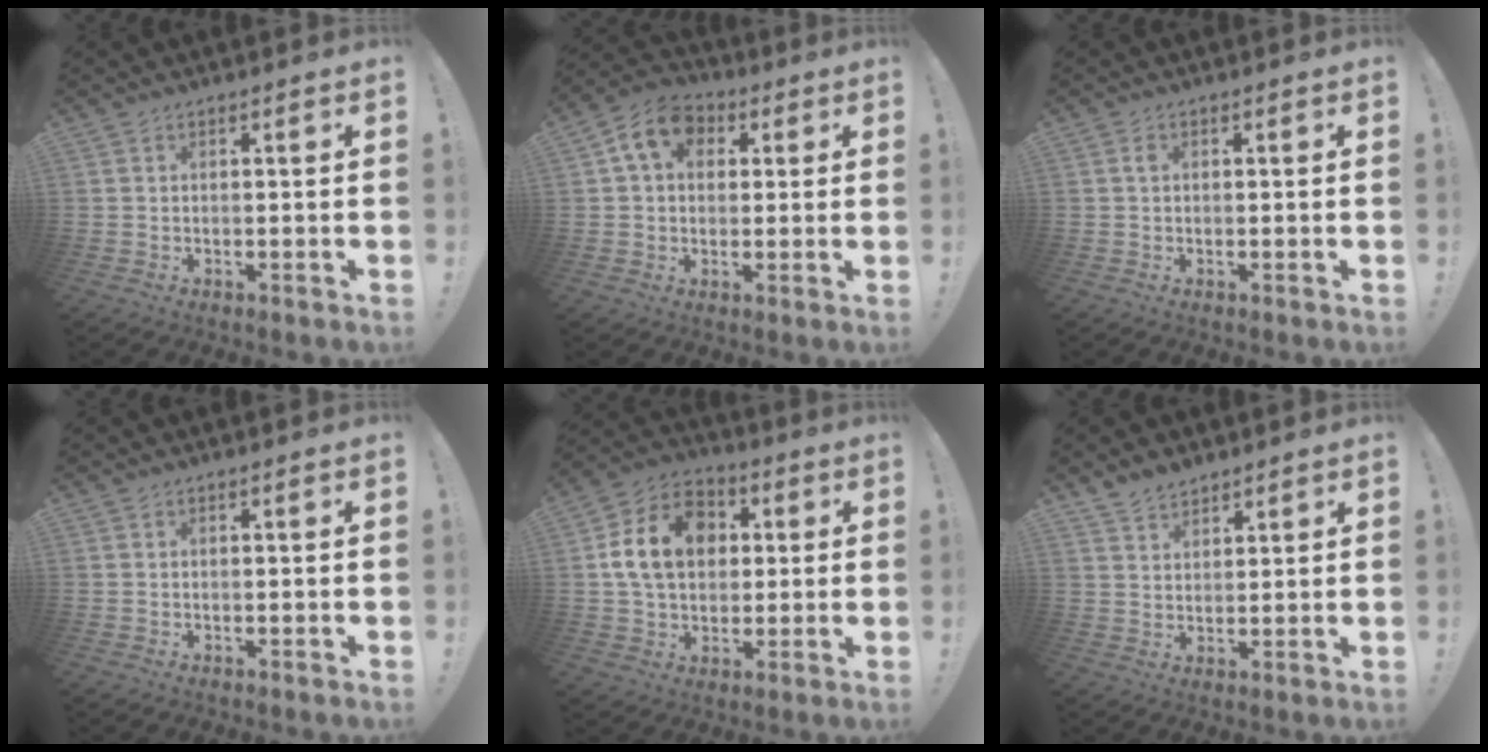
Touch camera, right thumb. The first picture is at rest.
{"total": 10.6, "force": [3.9, 7.9, 5.9], "torque": [-0.095, 0.002, 0.074]}
{"total": 1.0, "force": [0.2, 0.8, 0.5], "torque": [-0.010, 0.003, 0.003]}
{"total": 0.0}
{"total": 16.4, "force": [3.3, 12.7, 9.9], "torque": [-0.166, 0.003, 0.066]}
{"total": 5.1, "force": [4.4, 2.3, 1.1], "torque": [-0.024, -0.027, 0.084]}